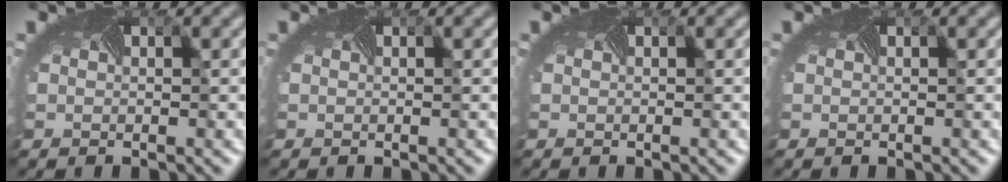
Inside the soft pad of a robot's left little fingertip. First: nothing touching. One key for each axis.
{"total": 0.0}
{"total": 0.0}
{"total": 0.0}